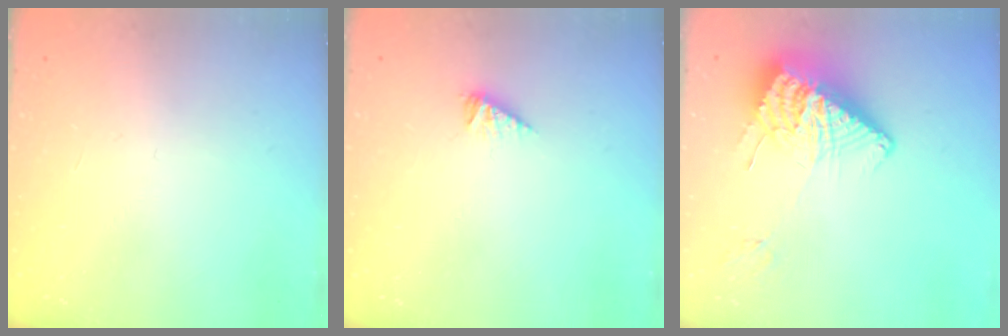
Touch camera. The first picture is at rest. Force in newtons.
{"total": 2.1, "press": 2.1, "slide": 0.2}
{"total": 12.7, "press": 12.6, "slide": 1.6}